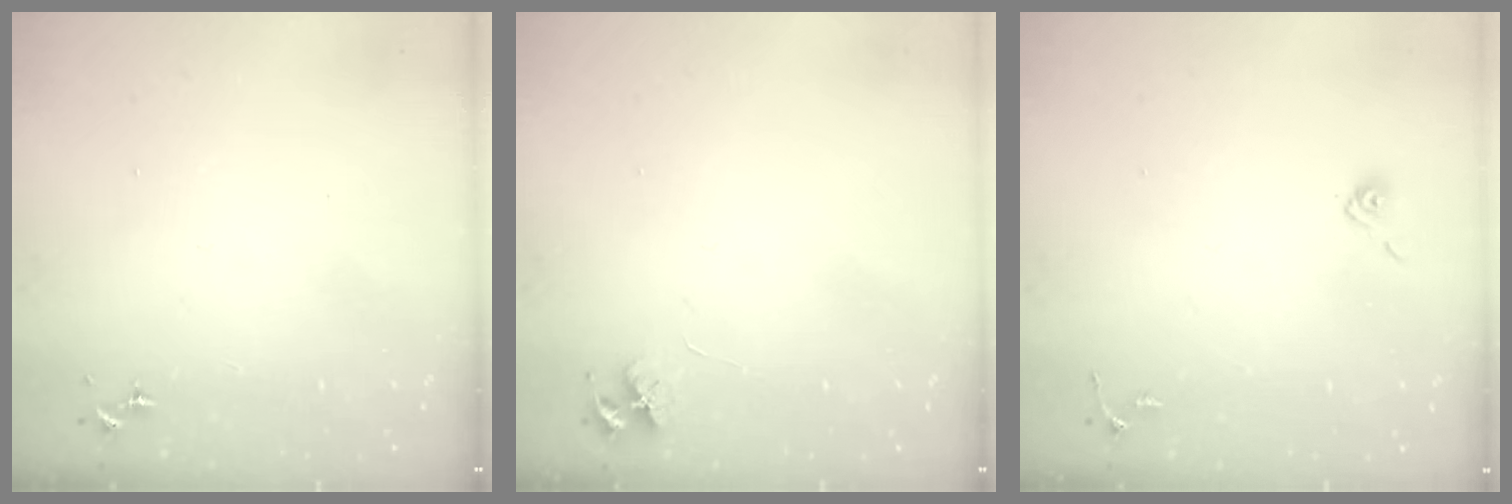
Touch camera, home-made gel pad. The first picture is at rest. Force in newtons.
{"total": 4.5, "press": 4.4, "slide": 0.6}
{"total": 3.3, "press": 3.3, "slide": 0.4}